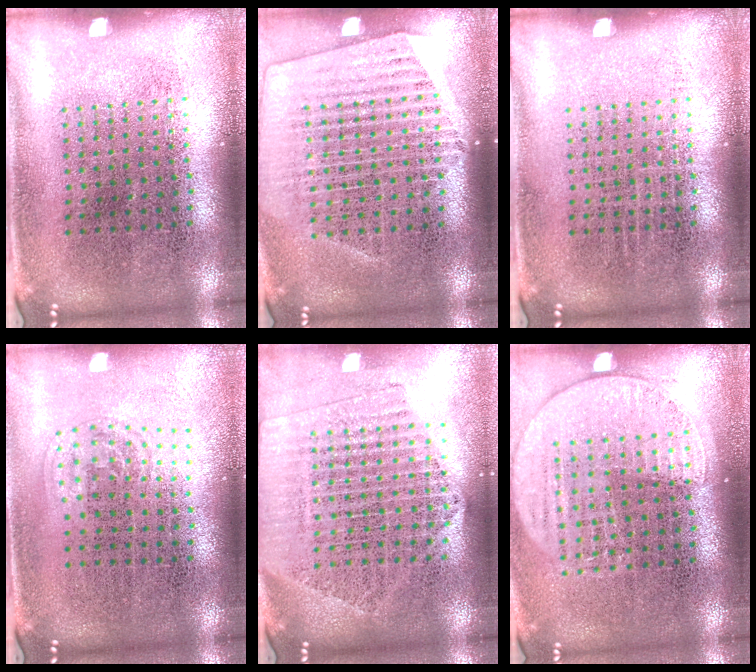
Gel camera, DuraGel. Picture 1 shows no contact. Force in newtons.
{"total": 1.3, "press": 1.2, "slide": 0.5}
{"total": 0.0}
{"total": 1.0, "press": 0.7, "slide": 0.7}
{"total": 2.1, "press": 1.9, "slide": 0.9}
{"total": 1.5, "press": 1.3, "slide": 0.7}